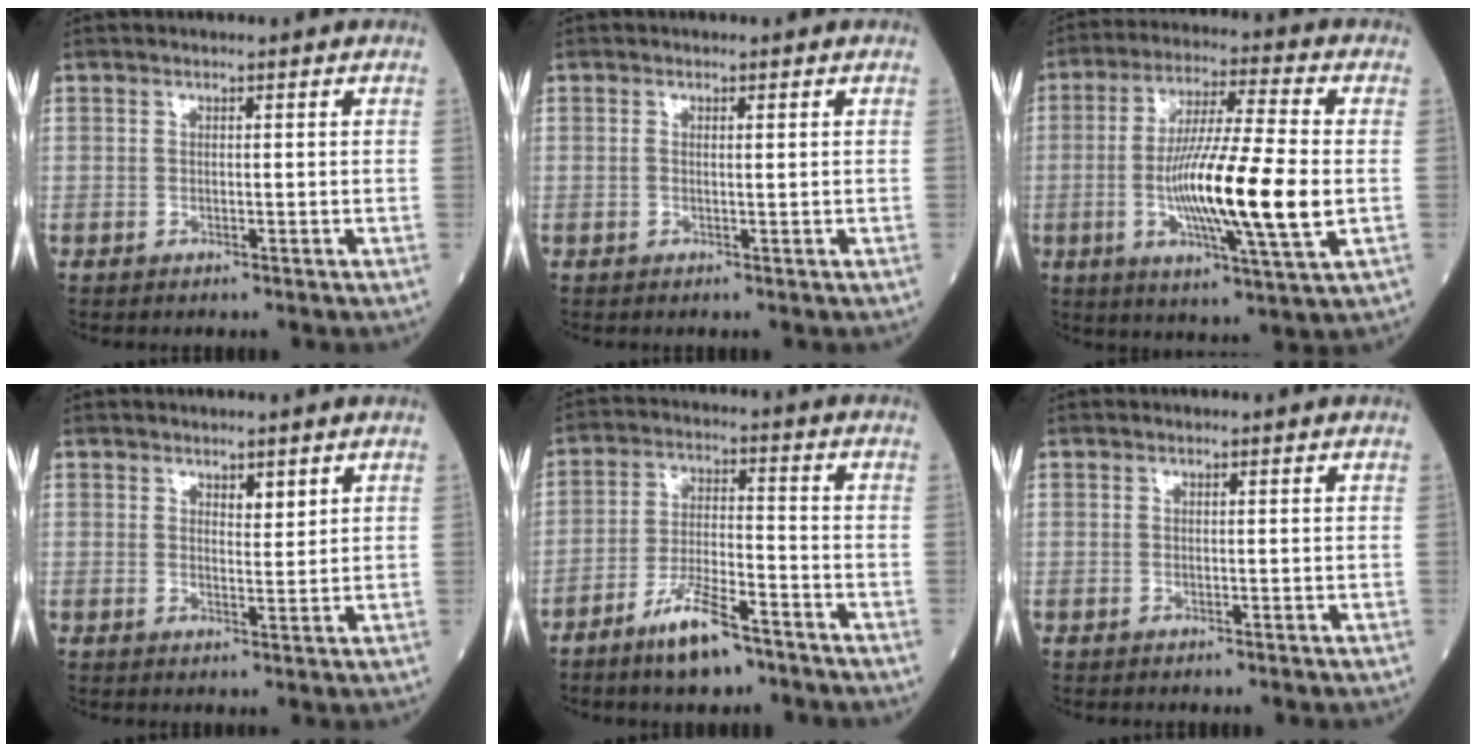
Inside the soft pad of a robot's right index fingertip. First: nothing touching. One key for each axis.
{"total": 0.8, "fx": 0.3, "fy": 0.1, "fz": 0.7, "tx": -0.021, "ty": 0.004, "tz": 0.007}
{"total": 16.7, "fx": -2.2, "fy": 0.6, "fz": 16.6, "tx": -0.297, "ty": -0.015, "tz": -0.043}
{"total": 1.9, "fx": 1.3, "fy": 0.6, "fz": 1.2, "tx": -0.019, "ty": -0.005, "tz": 0.024}
{"total": 8.8, "fx": -6.1, "fy": 2.0, "fz": 5.9, "tx": -0.118, "ty": -0.008, "tz": -0.112}
{"total": 0.0}